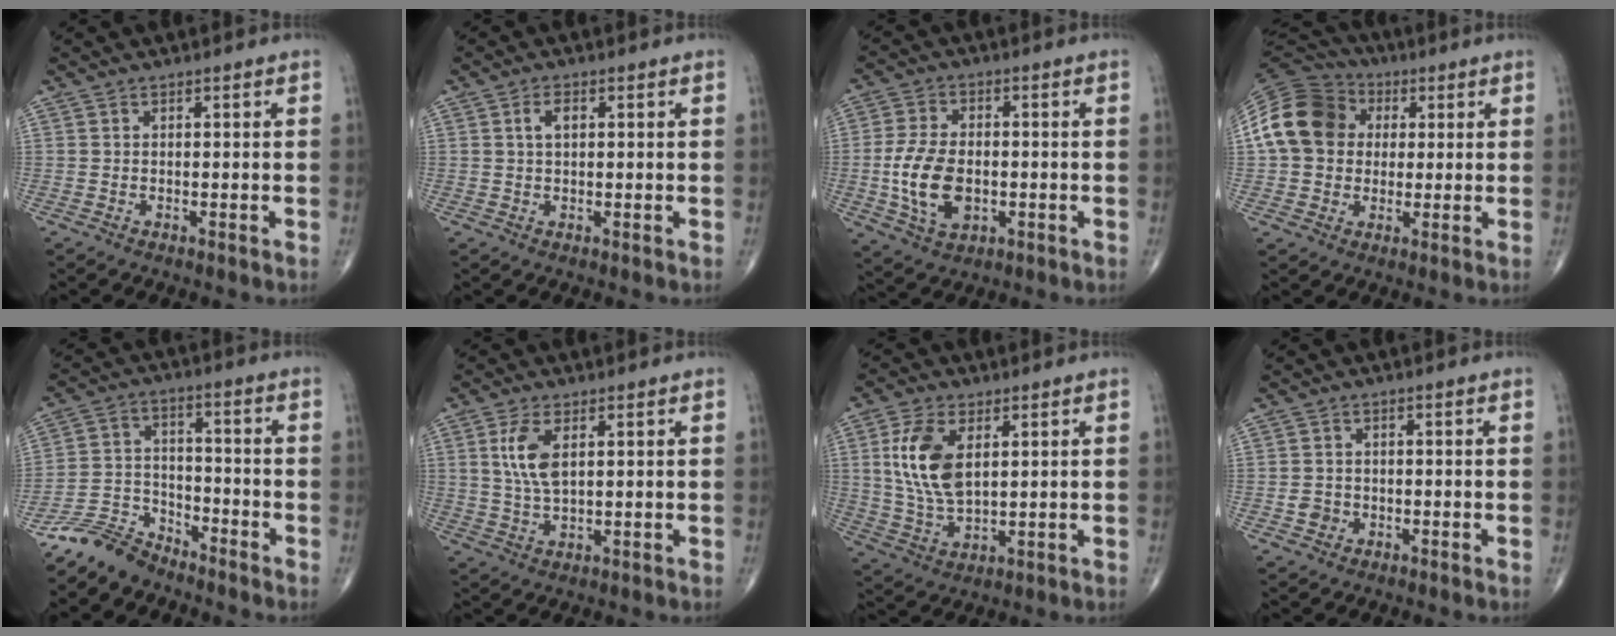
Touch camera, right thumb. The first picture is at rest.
{"total": 2.5, "force": [0.6, 1.3, 2.0], "torque": [-0.033, 0.004, 0.011]}
{"total": 11.4, "force": [-1.8, 6.9, 8.8], "torque": [-0.166, 0.001, -0.029]}
{"total": 16.3, "force": [2.6, 13.2, 9.3], "torque": [-0.169, 0.028, 0.039]}
{"total": 7.7, "force": [-7.0, 2.9, 1.0], "torque": [-0.004, 0.052, -0.146]}
{"total": 6.4, "force": [2.0, 2.8, 5.4], "torque": [-0.117, -0.011, 0.044]}
{"total": 11.7, "force": [3.1, 6.2, 9.4], "torque": [-0.188, -0.015, 0.065]}
{"total": 2.3, "force": [-0.7, 2.1, 0.8], "torque": [-0.002, 0.007, -0.010]}